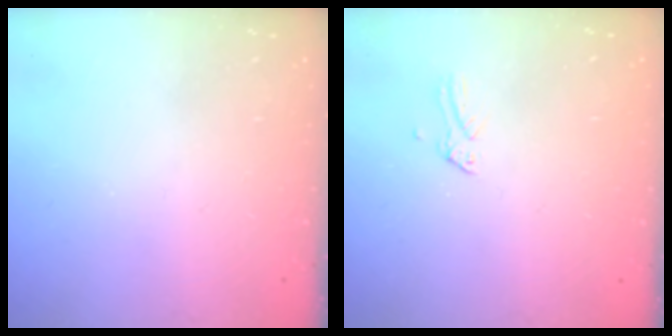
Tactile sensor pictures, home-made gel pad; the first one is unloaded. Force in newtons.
{"total": 0.0}